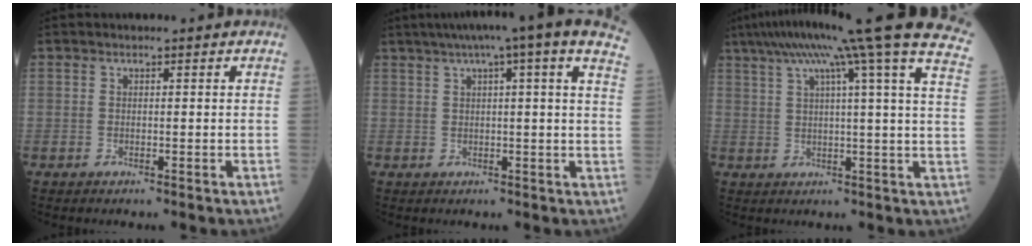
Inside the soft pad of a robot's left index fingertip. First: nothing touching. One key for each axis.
{"total": 17.7, "fx": 12.2, "fy": 0.5, "fz": 12.8, "tx": -0.199, "ty": 0.037, "tz": 0.141}
{"total": 25.8, "fx": 18.4, "fy": -0.8, "fz": 18.0, "tx": -0.240, "ty": 0.002, "tz": 0.232}